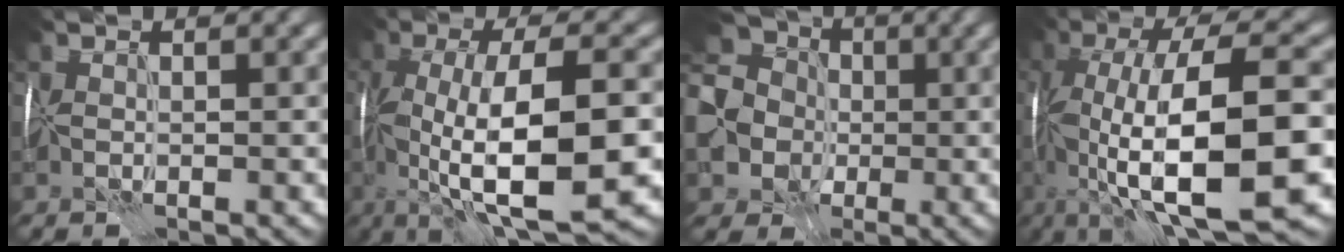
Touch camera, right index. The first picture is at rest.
{"total": 12.7, "force": [-3.6, 3.6, 11.7], "torque": [-0.188, -0.012, -0.060]}
{"total": 11.5, "force": [-0.3, 10.0, 5.6], "torque": [-0.134, 0.004, -0.042]}
{"total": 14.7, "force": [-4.7, 4.6, 13.2], "torque": [-0.211, -0.001, -0.083]}